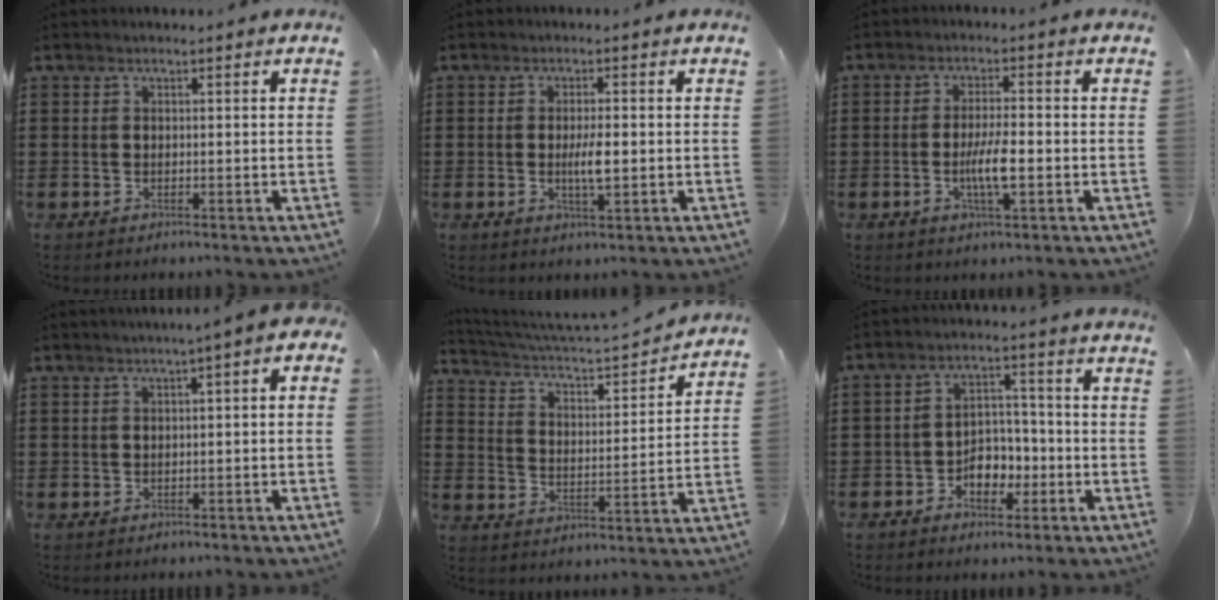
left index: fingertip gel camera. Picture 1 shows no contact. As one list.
[{"total": 3.6, "force": [-0.2, 0.7, 3.5], "torque": [-0.062, -0.002, -0.004]}, {"total": 5.1, "force": [-1.1, 1.0, 4.9], "torque": [-0.097, -0.002, -0.024]}, {"total": 1.7, "force": [-0.4, 0.4, 1.6], "torque": [-0.029, 0.002, -0.010]}, {"total": 3.5, "force": [3.3, 0.3, 1.1], "torque": [-0.043, -0.034, 0.045]}, {"total": 4.7, "force": [-2.2, 3.5, 2.3], "torque": [-0.040, 0.009, -0.047]}]